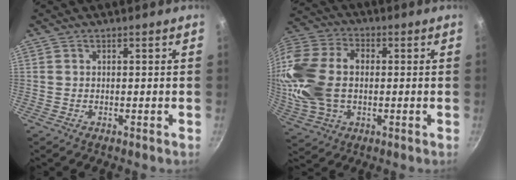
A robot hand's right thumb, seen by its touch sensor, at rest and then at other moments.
{"total": 20.8, "force": [0.2, 14.3, 15.1], "torque": [-0.305, 0.024, 0.003]}